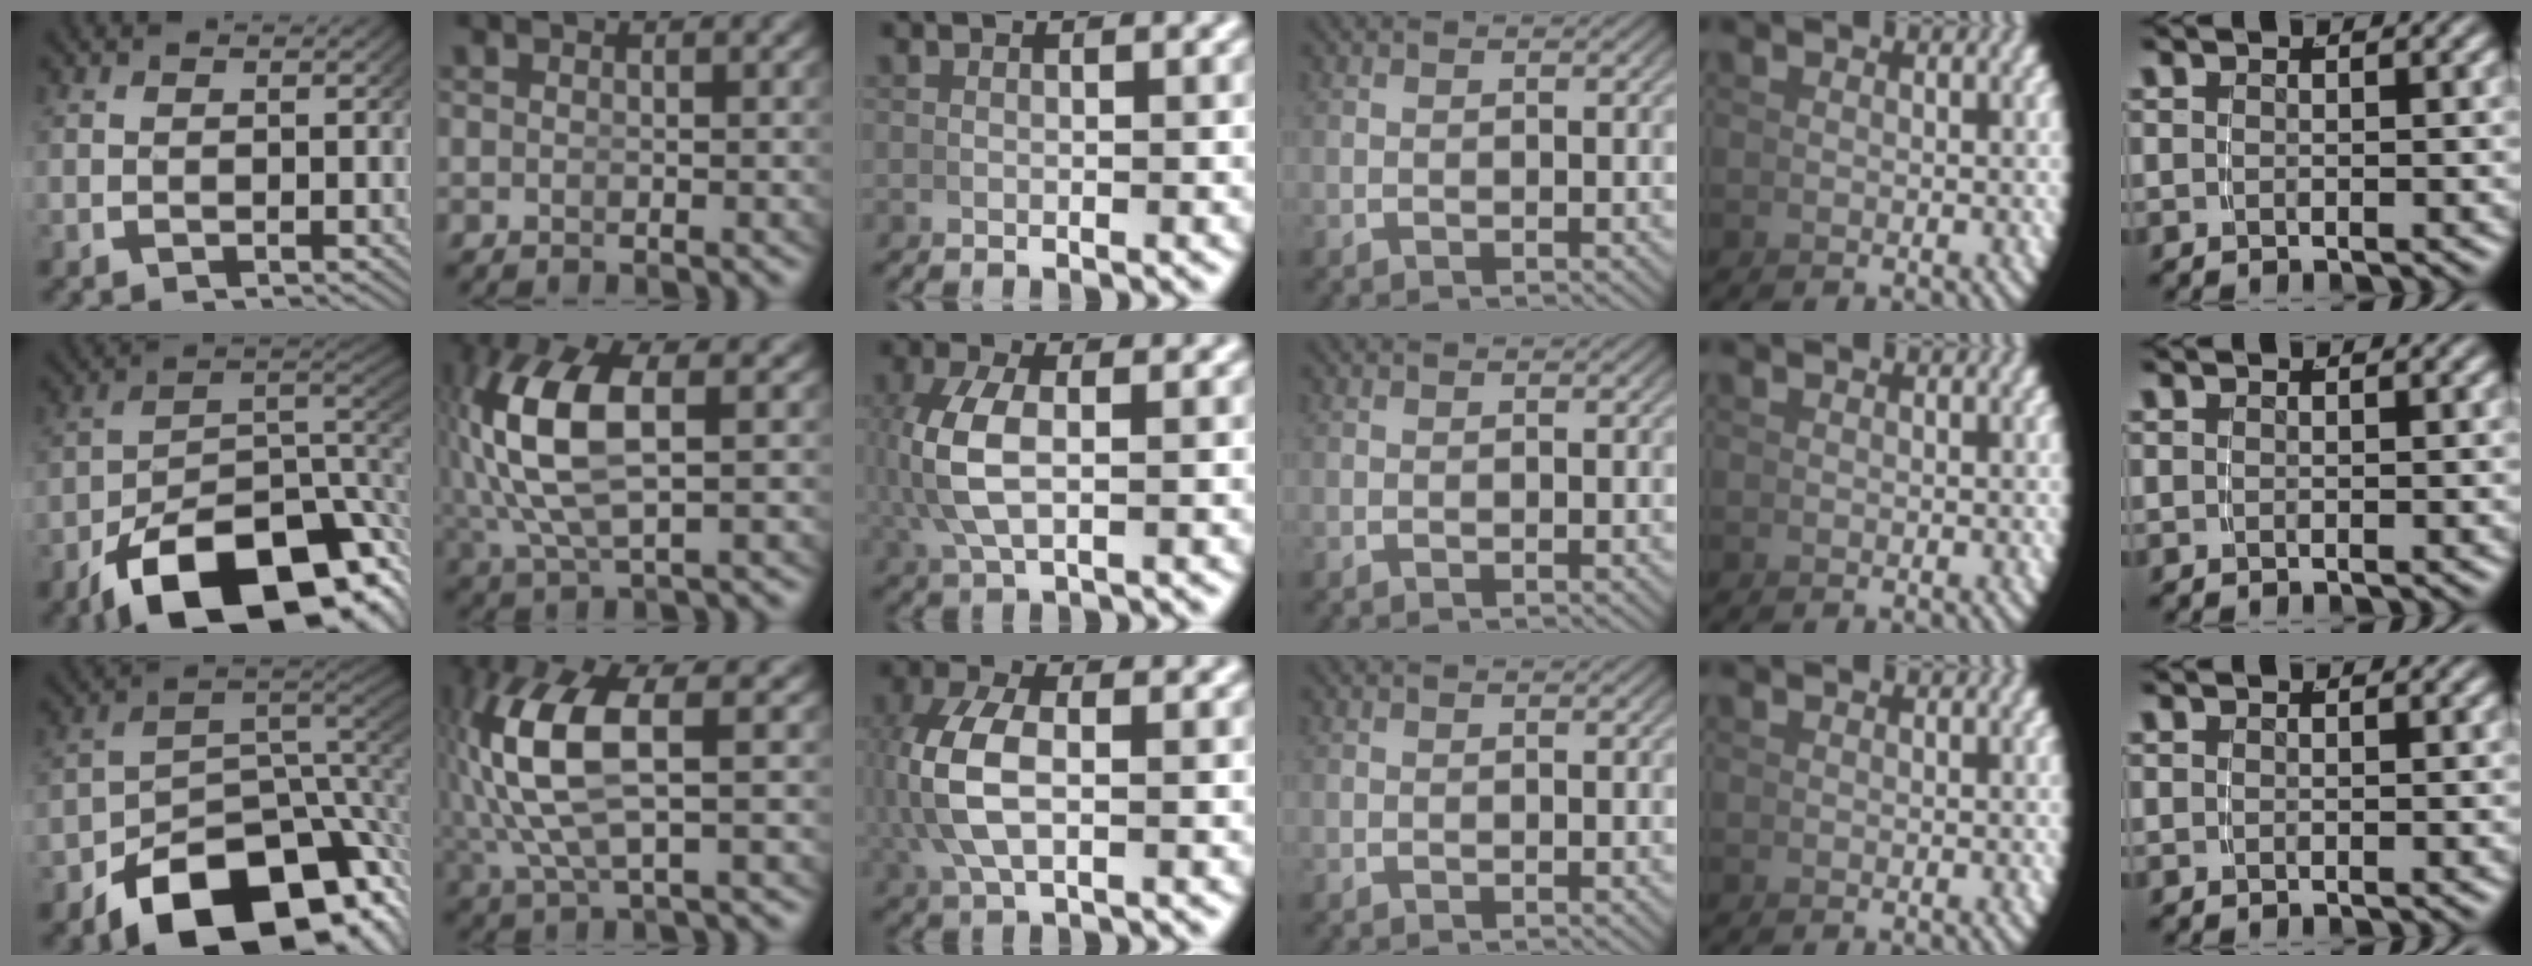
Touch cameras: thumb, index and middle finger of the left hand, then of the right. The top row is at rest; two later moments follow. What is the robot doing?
{"motion": "lift_and_place", "object": "bowl"}